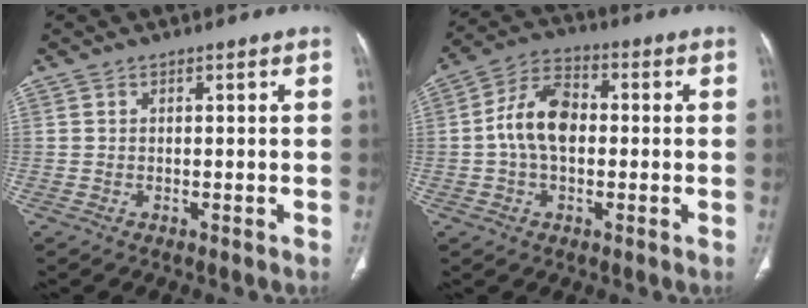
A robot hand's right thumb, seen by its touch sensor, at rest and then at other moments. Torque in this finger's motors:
{"motor_torque": [0.81, 1.94, 1.00, -0.12, 0.10]}